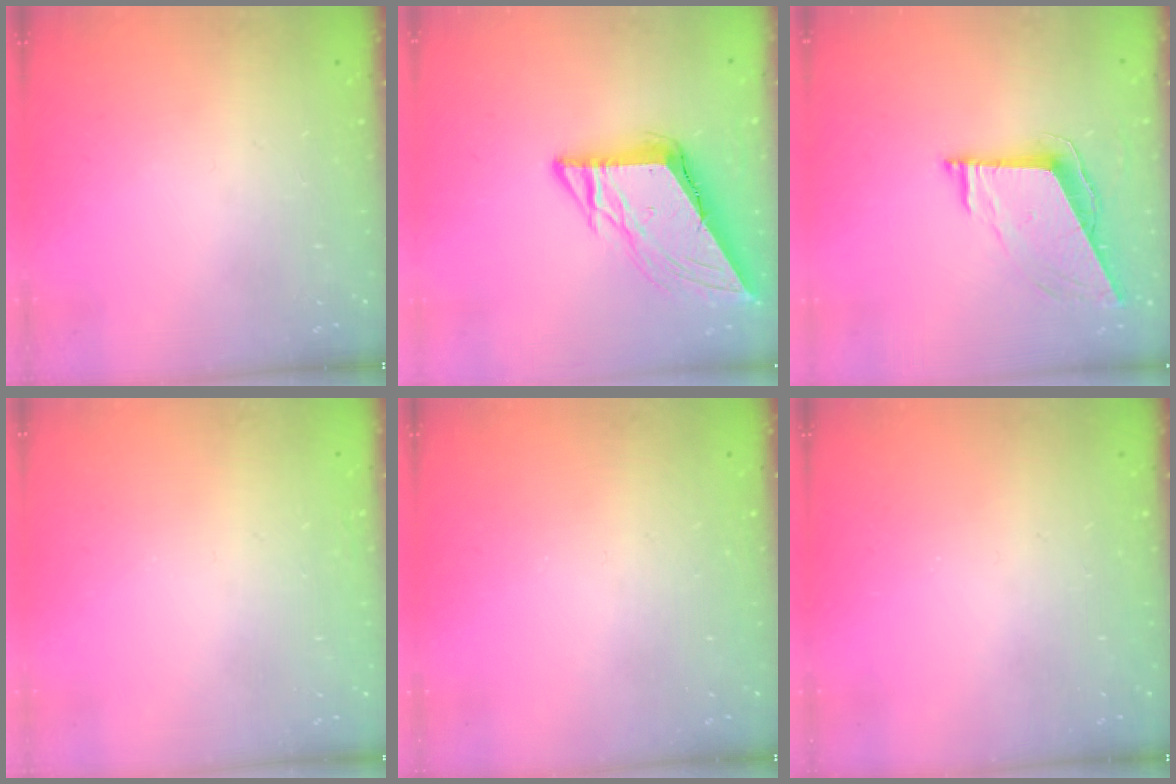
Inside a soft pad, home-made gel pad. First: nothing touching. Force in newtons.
{"total": 10.7, "press": 10.6, "slide": 1.3}
{"total": 8.5, "press": 8.2, "slide": 2.2}
{"total": 1.6, "press": 1.6, "slide": 0.1}
{"total": 0.0}
{"total": 0.0}